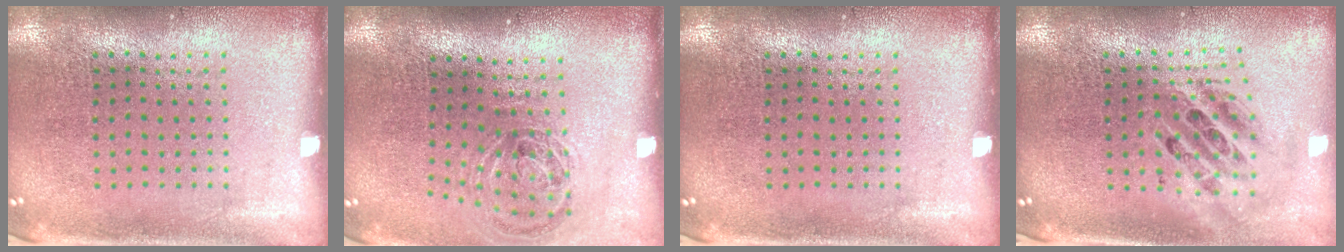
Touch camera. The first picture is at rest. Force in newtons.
{"total": 1.2, "press": 1.0, "slide": 0.6}
{"total": 0.0}
{"total": 2.0, "press": 1.6, "slide": 1.2}